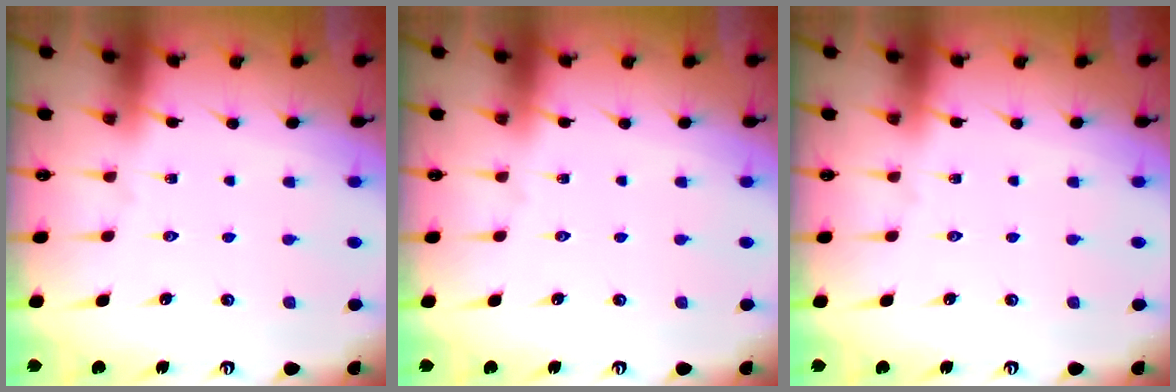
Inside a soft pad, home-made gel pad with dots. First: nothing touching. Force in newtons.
{"total": 0.0}
{"total": 0.0}